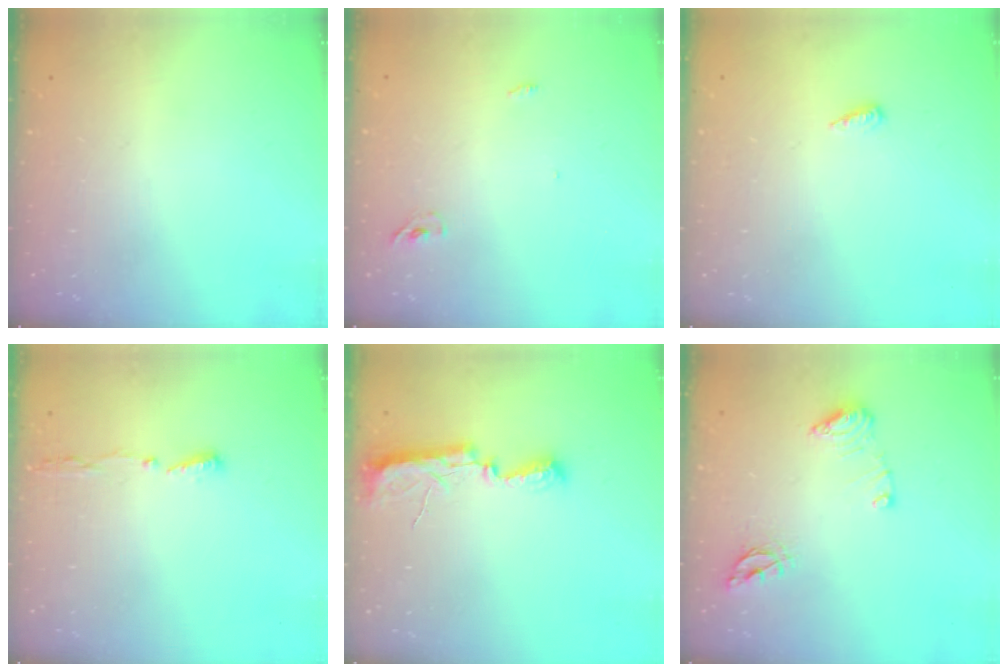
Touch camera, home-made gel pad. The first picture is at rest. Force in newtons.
{"total": 6.0, "press": 2.8, "slide": 5.3}
{"total": 6.0, "press": 6.0, "slide": 0.6}
{"total": 4.9, "press": 4.8, "slide": 1.2}
{"total": 7.7, "press": 7.7, "slide": 0.8}
{"total": 10.0, "press": 9.9, "slide": 1.0}